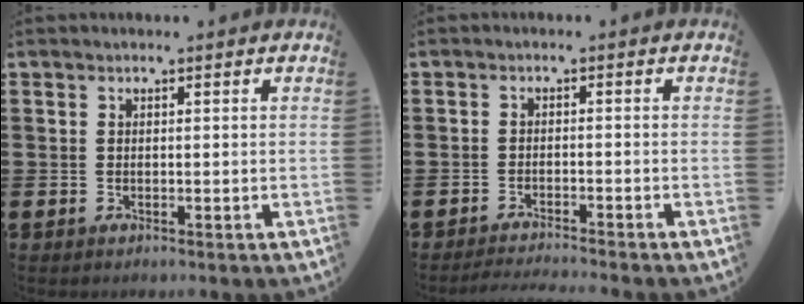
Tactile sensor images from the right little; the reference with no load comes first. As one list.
[{"total": 1.7, "force": [-1.6, -0.2, 0.3], "torque": [-0.005, 0.003, -0.032]}]